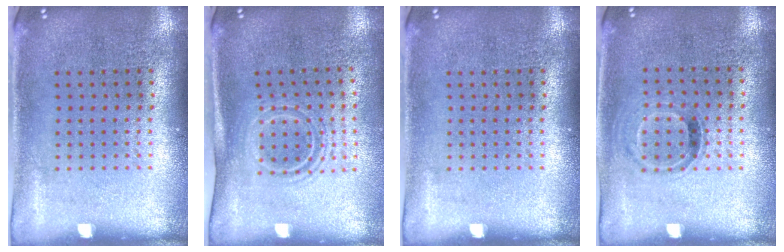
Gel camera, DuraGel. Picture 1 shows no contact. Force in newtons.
{"total": 1.6, "press": 1.1, "slide": 1.2}
{"total": 0.0}
{"total": 0.9, "press": 0.8, "slide": 0.5}